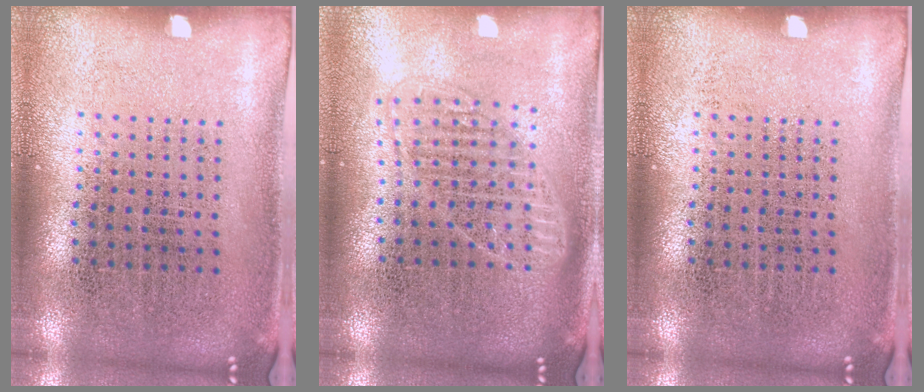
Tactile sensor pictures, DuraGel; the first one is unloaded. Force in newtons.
{"total": 1.7, "press": 1.5, "slide": 0.8}
{"total": 0.0}